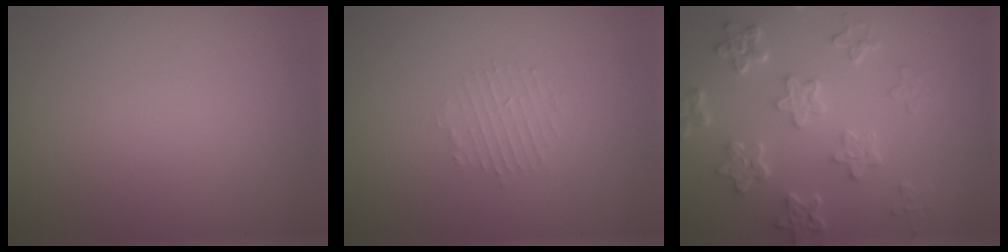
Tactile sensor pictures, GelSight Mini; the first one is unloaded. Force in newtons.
{"total": 1.6, "press": 1.5, "slide": 0.3}
{"total": 5.8, "press": 4.4, "slide": 3.8}